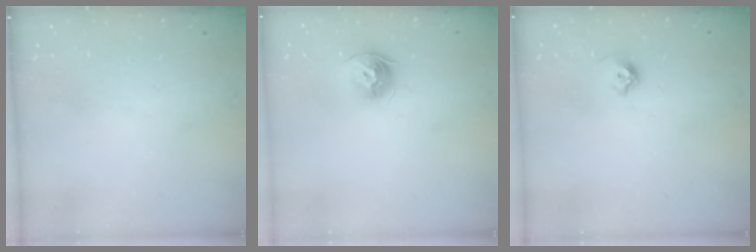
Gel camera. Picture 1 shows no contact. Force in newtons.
{"total": 9.5, "press": 9.4, "slide": 0.9}
{"total": 5.5, "press": 5.3, "slide": 1.2}